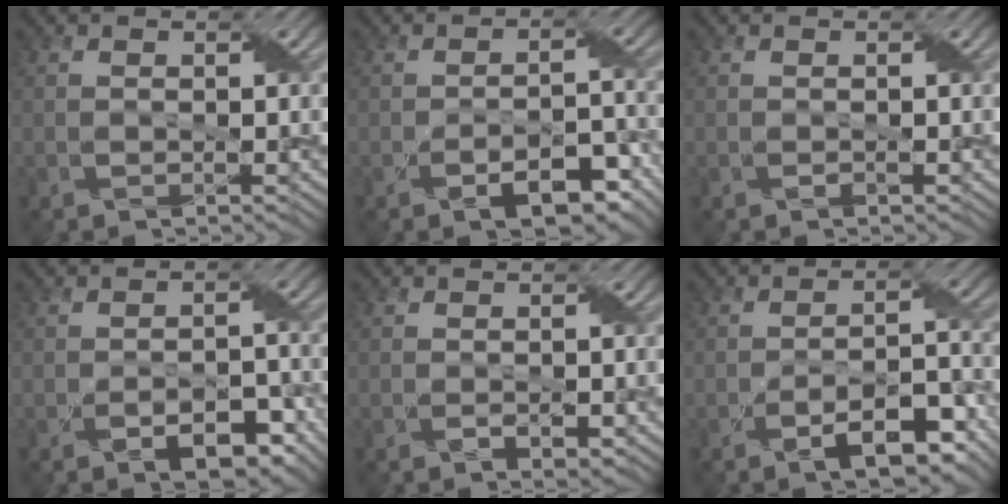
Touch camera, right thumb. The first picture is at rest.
{"total": 6.7, "force": [-3.7, 3.1, 4.6], "torque": [-0.069, -0.007, -0.052]}
{"total": 0.5, "force": [-0.3, 0.3, 0.3], "torque": [-0.005, 0.000, -0.003]}
{"total": 5.2, "force": [-2.6, 2.7, 3.5], "torque": [-0.051, -0.006, -0.034]}
{"total": 1.5, "force": [-0.5, 0.9, 1.1], "torque": [-0.021, -0.006, -0.002]}
{"total": 7.9, "force": [-4.6, 3.1, 5.7], "torque": [-0.088, -0.002, -0.072]}